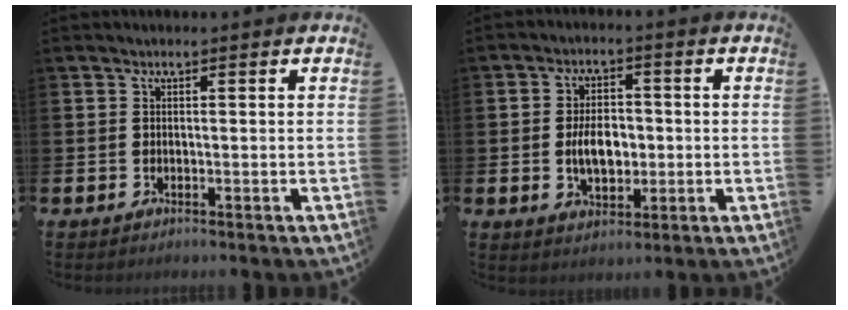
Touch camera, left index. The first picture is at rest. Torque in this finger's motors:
{"motor_torque": [0.81, 0.12, 0.41, 0.18]}